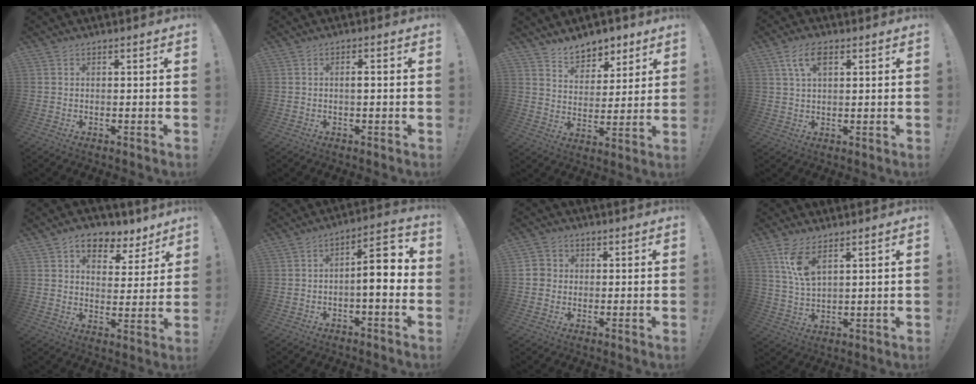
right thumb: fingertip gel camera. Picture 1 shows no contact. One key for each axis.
{"total": 1.5, "fx": -0.3, "fy": 0.3, "fz": 1.4, "tx": -0.021, "ty": 0.001, "tz": -0.009}
{"total": 8.7, "fx": 7.1, "fy": 4.8, "fz": 1.6, "tx": -0.027, "ty": -0.056, "tz": 0.137}
{"total": 6.8, "fx": 2.9, "fy": 3.4, "fz": 5.2, "tx": -0.096, "ty": 0.005, "tz": 0.053}
{"total": 9.3, "fx": 5.9, "fy": 5.7, "fz": 4.5, "tx": -0.061, "ty": -0.036, "tz": 0.110}
{"total": 8.9, "fx": -1.3, "fy": 3.1, "fz": 8.2, "tx": -0.120, "ty": 0.007, "tz": -0.026}
{"total": 4.1, "fx": -0.2, "fy": 3.9, "fz": 1.1, "tx": -0.018, "ty": 0.011, "tz": -0.003}
{"total": 8.6, "fx": 4.8, "fy": 3.5, "fz": 6.1, "tx": -0.119, "ty": -0.019, "tz": 0.087}